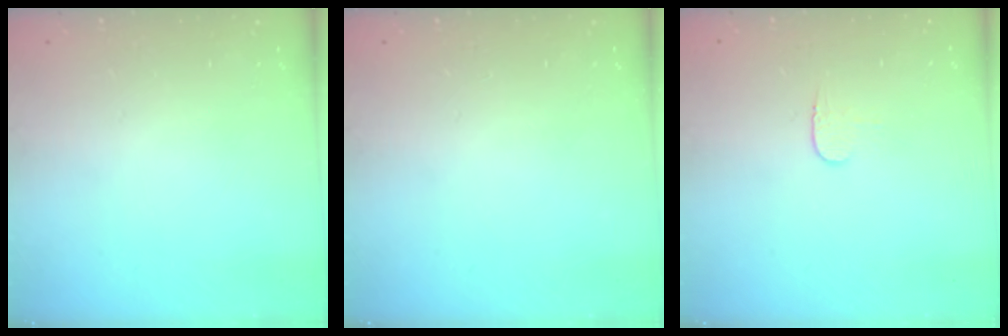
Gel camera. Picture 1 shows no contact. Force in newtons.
{"total": 0.0}
{"total": 4.0, "press": 4.0, "slide": 0.4}